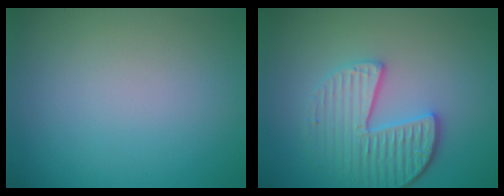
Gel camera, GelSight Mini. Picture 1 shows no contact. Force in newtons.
{"total": 4.6, "press": 3.9, "slide": 2.5}